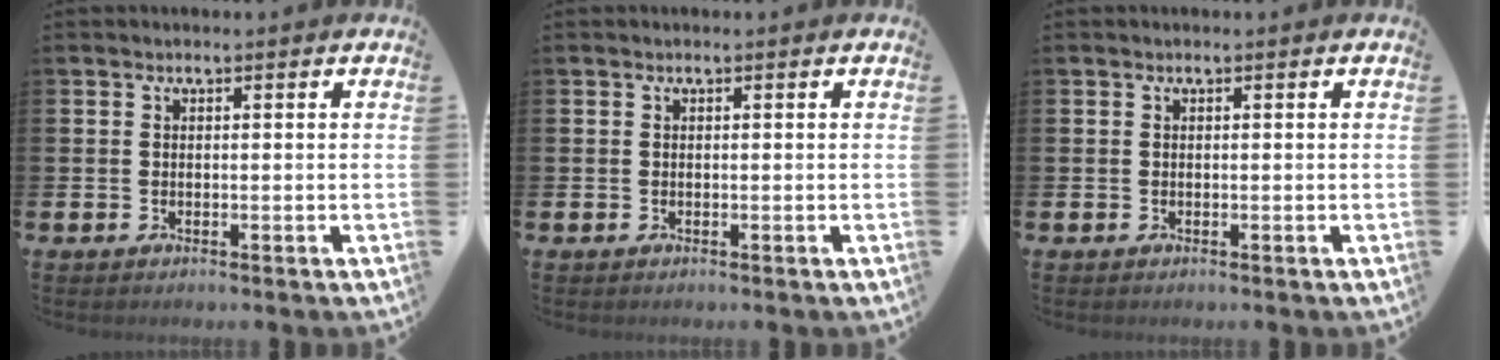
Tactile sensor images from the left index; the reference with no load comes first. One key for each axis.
{"total": 0.0}
{"total": 0.0}